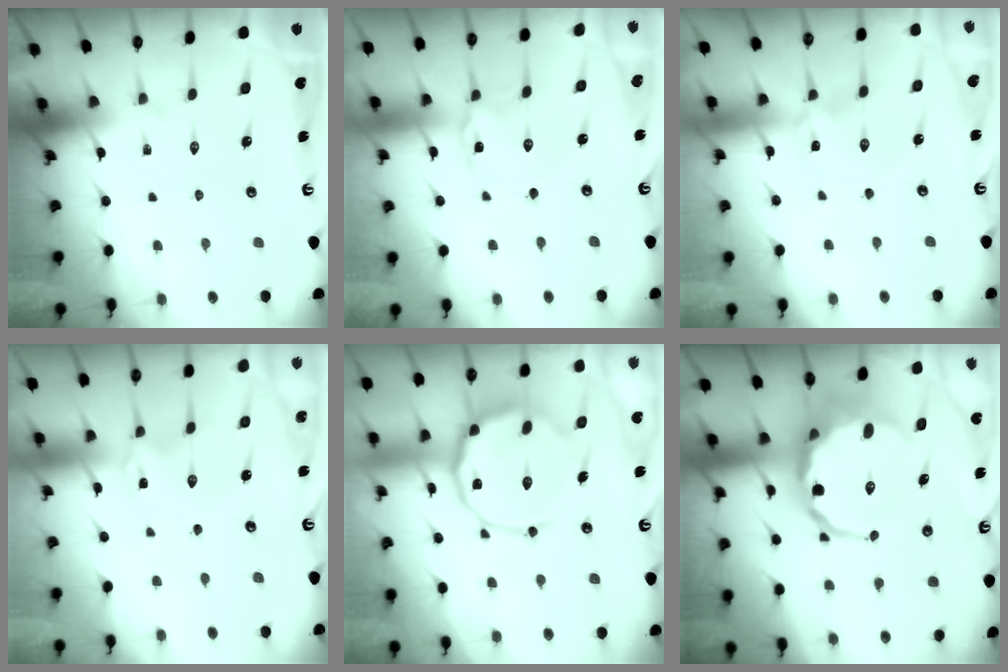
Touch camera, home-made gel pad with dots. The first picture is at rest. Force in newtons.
{"total": 0.9, "press": 0.9, "slide": 0.1}
{"total": 0.0}
{"total": 0.0}
{"total": 14.0, "press": 13.9, "slide": 1.0}
{"total": 9.9, "press": 9.6, "slide": 2.4}